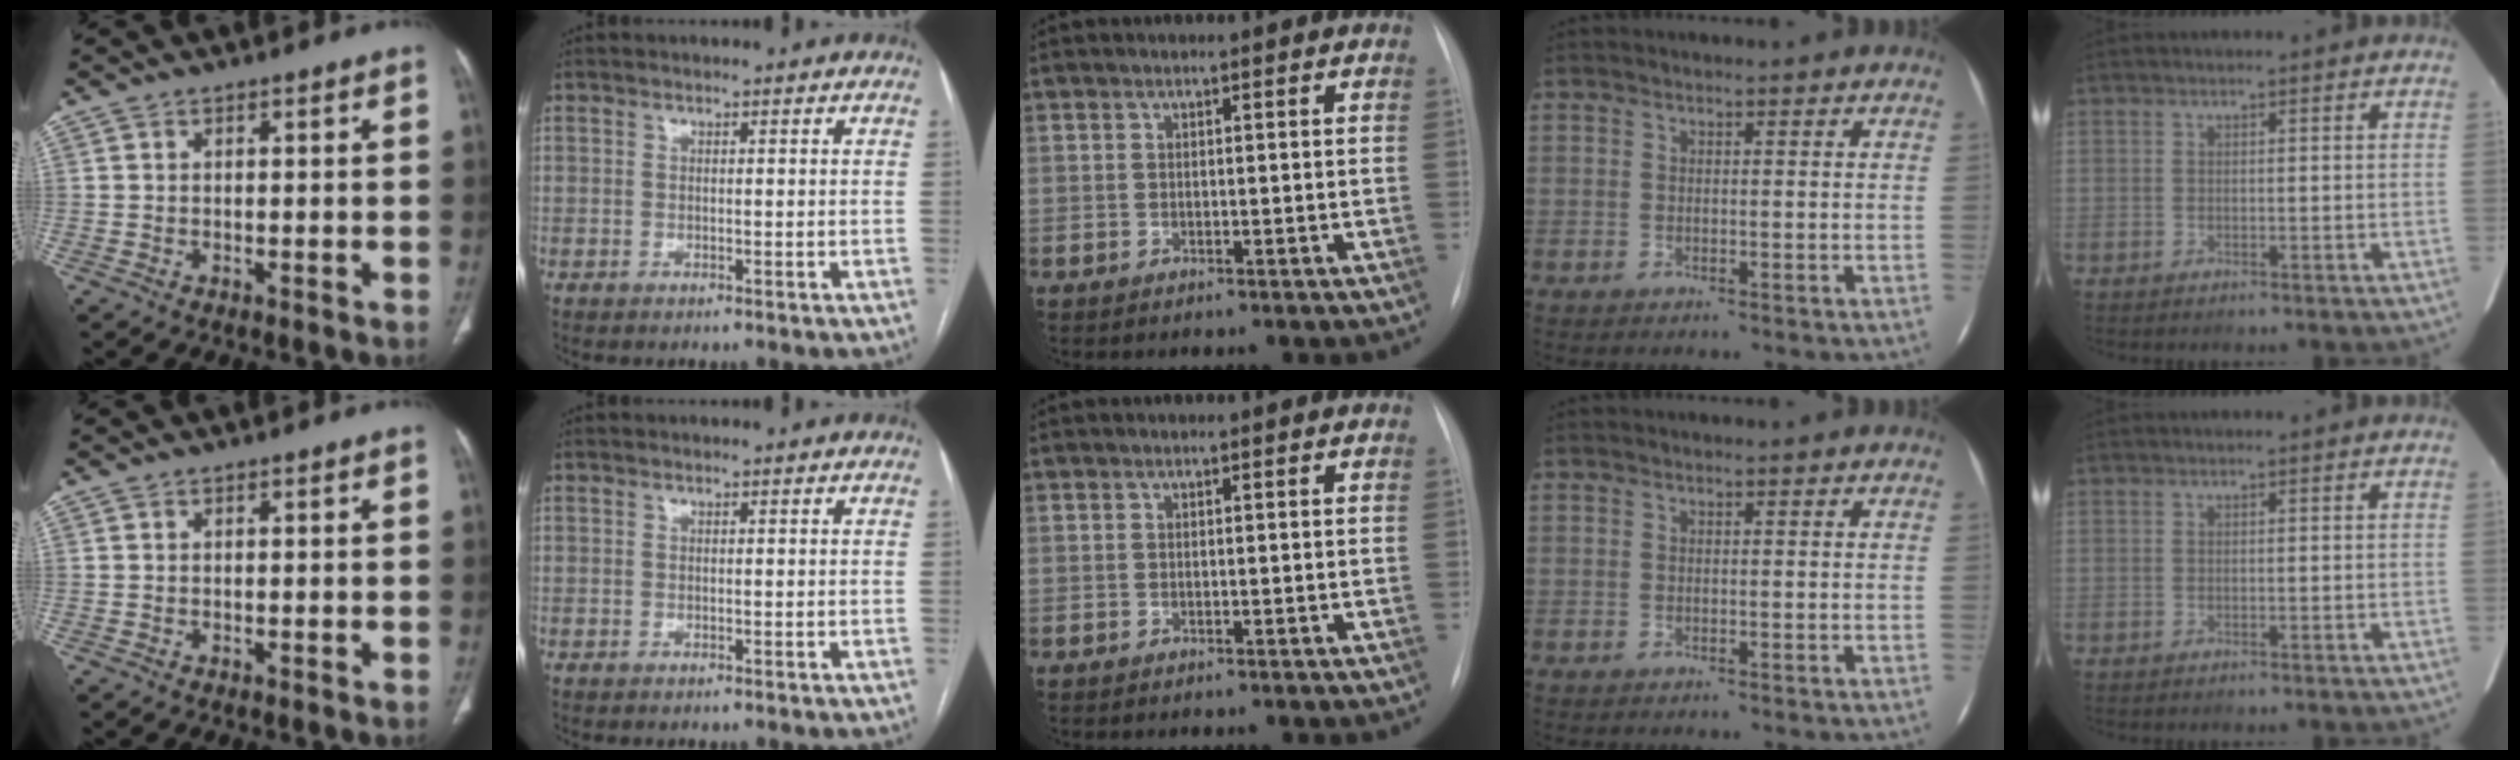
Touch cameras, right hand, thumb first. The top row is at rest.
{}